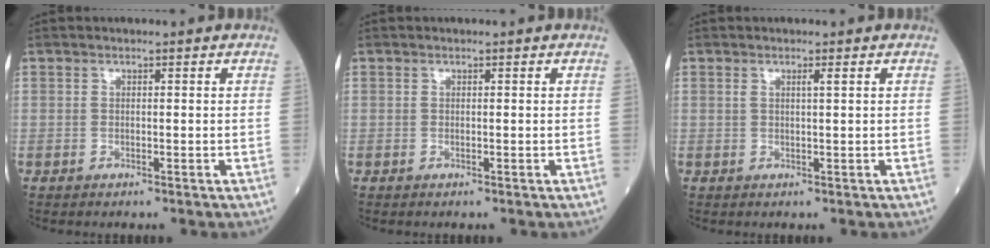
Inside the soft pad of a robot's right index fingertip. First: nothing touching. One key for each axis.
{"total": 0.0}
{"total": 0.9, "fx": 0.4, "fy": -0.2, "fz": 0.8, "tx": -0.021, "ty": 0.001, "tz": 0.008}